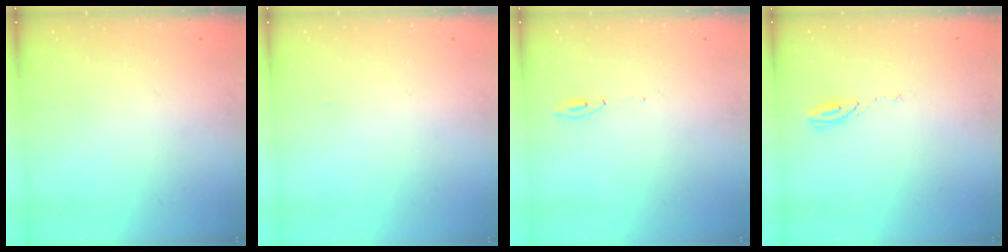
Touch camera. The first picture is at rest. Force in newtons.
{"total": 15.5, "press": 3.5, "slide": 15.1}
{"total": 4.3, "press": 4.1, "slide": 1.3}
{"total": 3.0, "press": 2.9, "slide": 0.3}